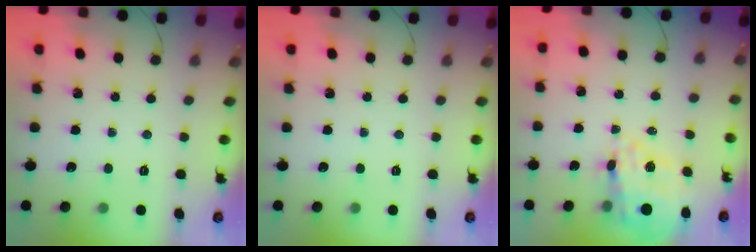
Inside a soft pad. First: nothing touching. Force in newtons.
{"total": 0.0}
{"total": 16.5, "press": 16.1, "slide": 3.7}